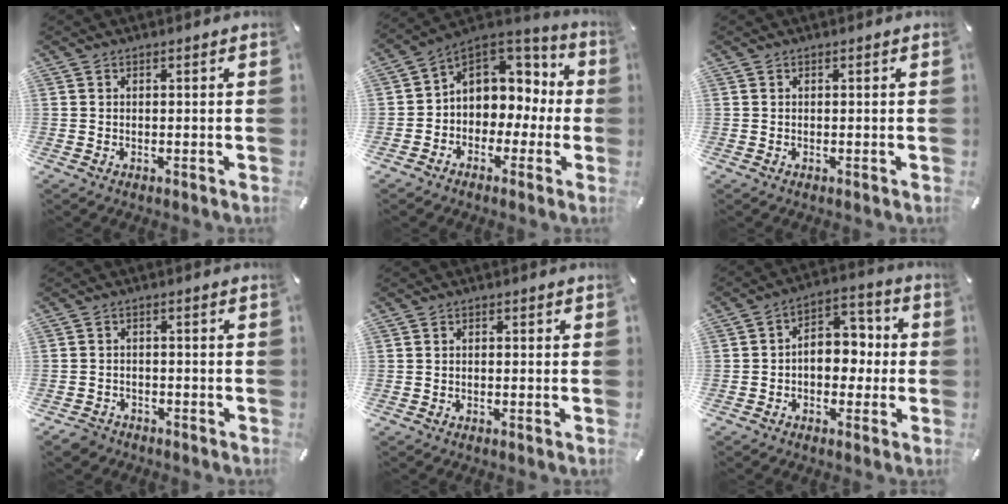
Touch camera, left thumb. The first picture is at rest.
{"total": 8.6, "force": [1.6, 7.8, 3.2], "torque": [-0.062, -0.009, 0.037]}
{"total": 0.0}
{"total": 3.1, "force": [-2.5, 1.8, 0.7], "torque": [-0.025, 0.009, -0.053]}
{"total": 0.7, "force": [-0.3, 0.5, 0.4], "torque": [-0.008, 0.001, -0.007]}
{"total": 8.1, "force": [-1.1, 6.1, 5.2], "torque": [-0.064, 0.006, -0.023]}